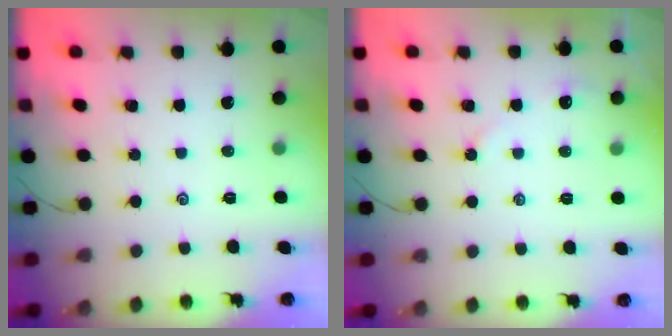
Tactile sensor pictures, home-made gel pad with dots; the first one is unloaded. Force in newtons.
{"total": 3.7, "press": 3.7, "slide": 0.5}